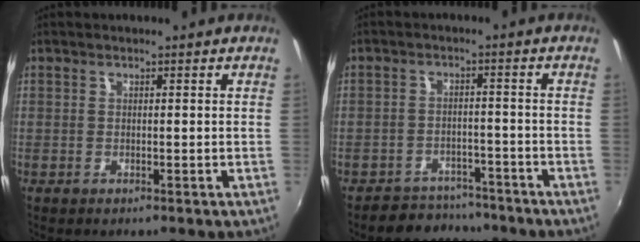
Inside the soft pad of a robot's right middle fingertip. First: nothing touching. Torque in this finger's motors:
{"motor_torque": [-0.04, -0.42, -0.47, -0.16]}